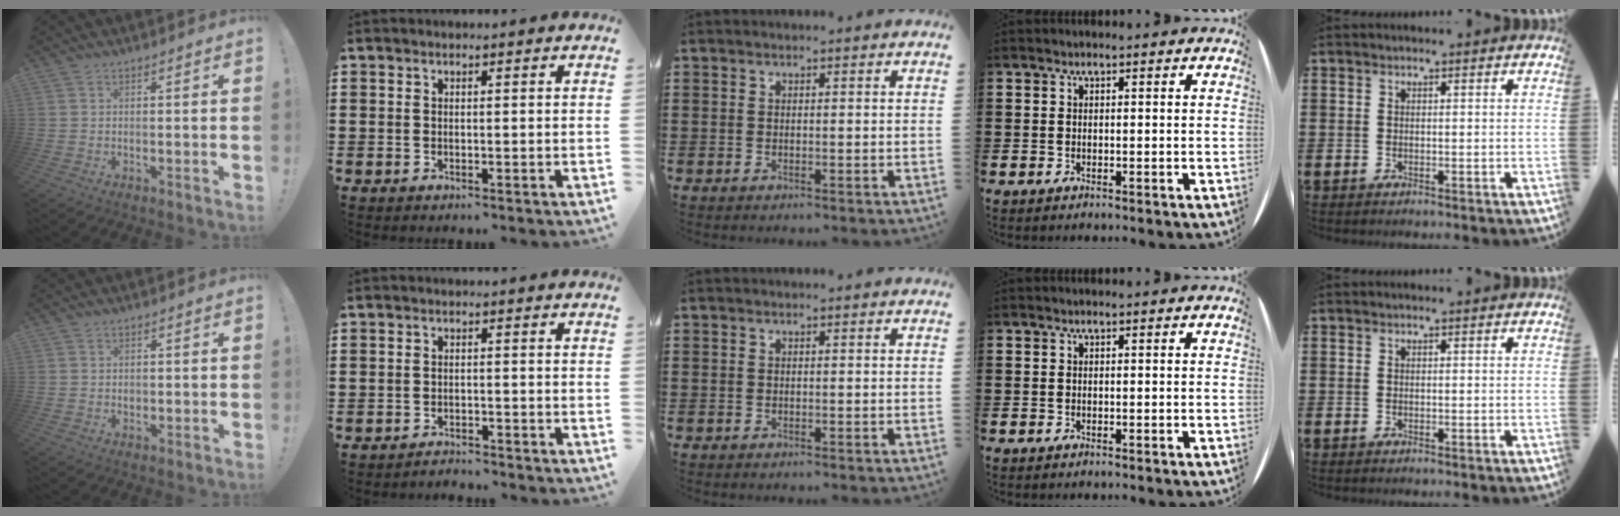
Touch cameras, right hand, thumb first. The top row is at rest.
{"thumb": {"total": 0.8, "force": [0.0, 0.8, 0.3], "torque": [0.002, -0.001, -0.002]}, "index": {"total": 1.8, "force": [-1.8, 0.0, -0.3], "torque": [0.000, 0.002, -0.039]}}